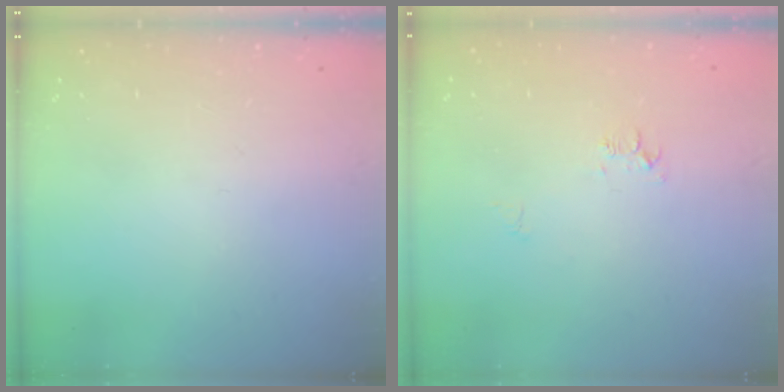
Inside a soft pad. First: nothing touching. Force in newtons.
{"total": 6.0, "press": 5.9, "slide": 0.6}